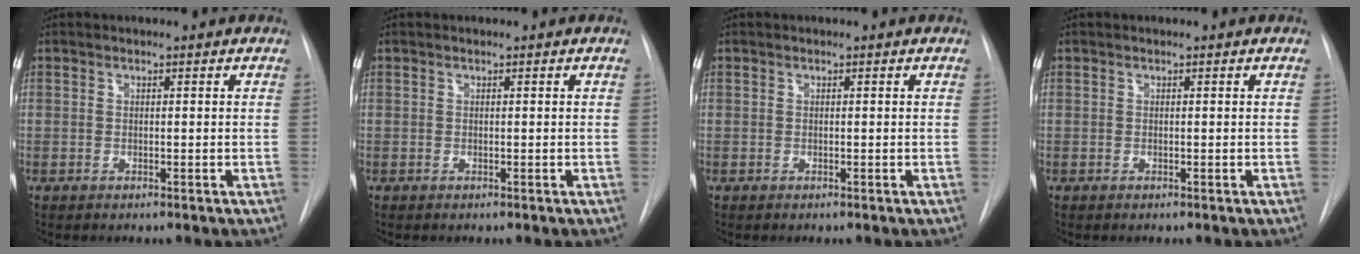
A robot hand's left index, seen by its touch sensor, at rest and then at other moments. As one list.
[{"total": 0.0}, {"total": 0.0}, {"total": 0.0}]